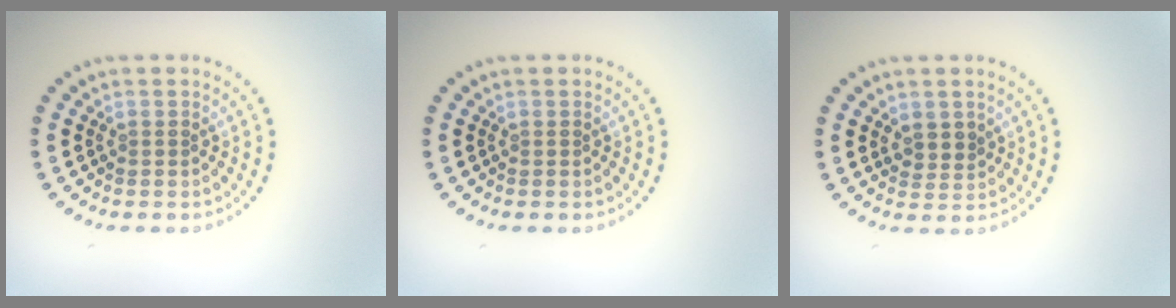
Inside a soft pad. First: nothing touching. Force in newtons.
{"total": 0.0}
{"total": 1.8, "press": 1.4, "slide": 1.1}